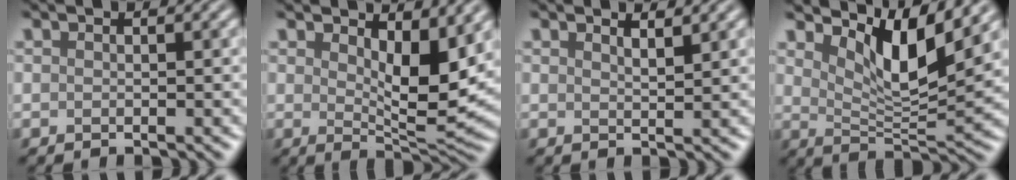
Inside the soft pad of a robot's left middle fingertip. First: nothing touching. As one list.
[{"total": 6.0, "force": [2.1, 2.2, 5.1], "torque": [-0.079, -0.017, 0.037]}, {"total": 1.7, "force": [1.4, 0.4, 0.8], "torque": [-0.004, 0.003, 0.019]}, {"total": 6.2, "force": [3.7, 1.8, 4.7], "torque": [-0.087, -0.013, 0.064]}]